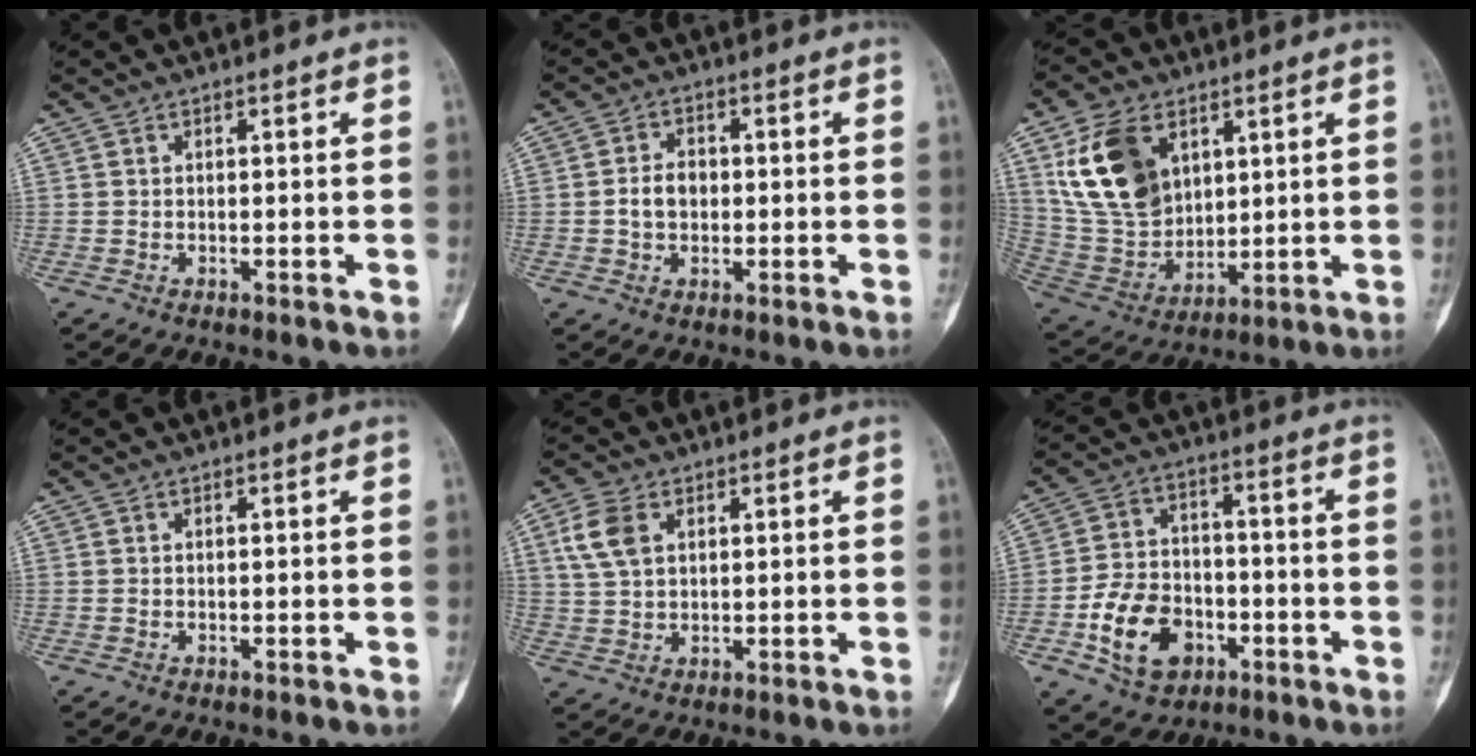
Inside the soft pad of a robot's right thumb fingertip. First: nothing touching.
{"total": 4.4, "force": [-0.2, 3.3, 2.9], "torque": [-0.044, 0.011, -0.007]}
{"total": 16.5, "force": [6.5, 11.1, 10.3], "torque": [-0.173, -0.025, 0.143]}
{"total": 0.0}
{"total": 6.9, "force": [2.5, 4.4, 4.6], "torque": [-0.094, 0.001, 0.053]}
{"total": 13.0, "force": [-4.7, 9.2, 7.8], "torque": [-0.114, 0.027, -0.079]}